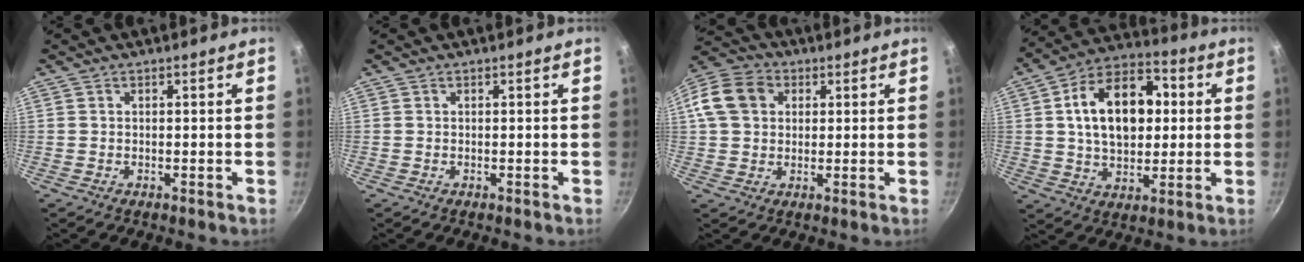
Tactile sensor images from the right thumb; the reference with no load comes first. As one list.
[{"total": 0.0}, {"total": 10.9, "force": [2.4, 8.8, 6.1], "torque": [-0.095, 0.019, 0.027]}, {"total": 18.2, "force": [2.6, 11.9, 13.5], "torque": [-0.181, 0.020, 0.033]}]